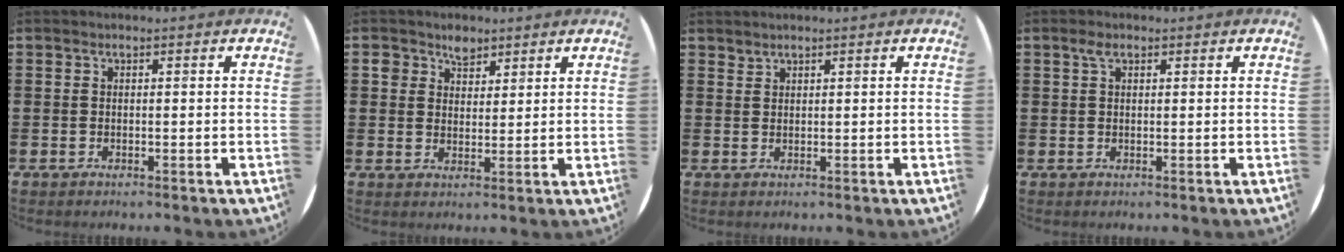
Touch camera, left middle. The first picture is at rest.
{"total": 3.5, "force": [2.6, 2.3, 0.7], "torque": [-0.006, 0.003, 0.046]}
{"total": 1.0, "force": [1.0, 0.0, -0.2], "torque": [0.003, 0.001, 0.019]}
{"total": 1.4, "force": [0.7, 0.7, 1.0], "torque": [-0.014, 0.003, 0.010]}